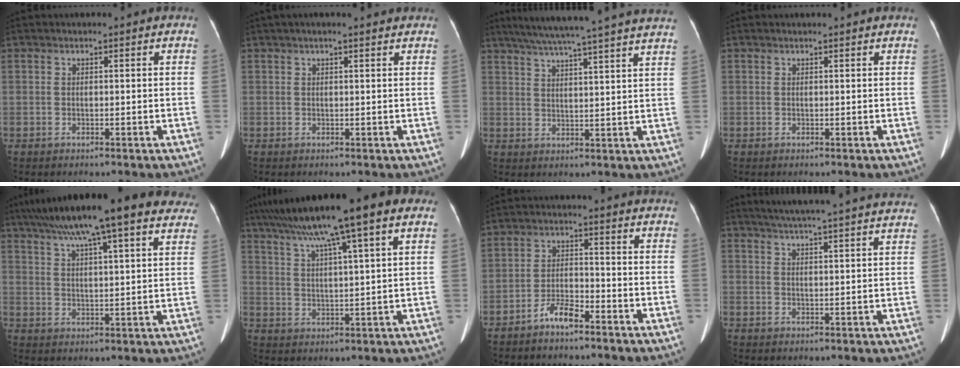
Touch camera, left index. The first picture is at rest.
{"total": 4.6, "force": [3.9, 0.7, 2.4], "torque": [-0.033, 0.035, 0.051]}
{"total": 23.3, "force": [20.5, -0.7, 11.1], "torque": [-0.183, 0.001, 0.264]}
{"total": 1.2, "force": [1.2, 0.0, 0.4], "torque": [-0.008, 0.013, 0.018]}
{"total": 23.3, "force": [17.7, 3.6, 14.8], "torque": [-0.238, 0.055, 0.239]}
{"total": 16.5, "force": [10.9, 0.6, 12.4], "torque": [-0.205, 0.050, 0.164]}
{"total": 4.3, "force": [-3.4, 1.0, 2.5], "torque": [-0.052, 0.005, -0.063]}
{"total": 20.4, "force": [18.4, 0.2, 8.8], "torque": [-0.139, 0.005, 0.235]}